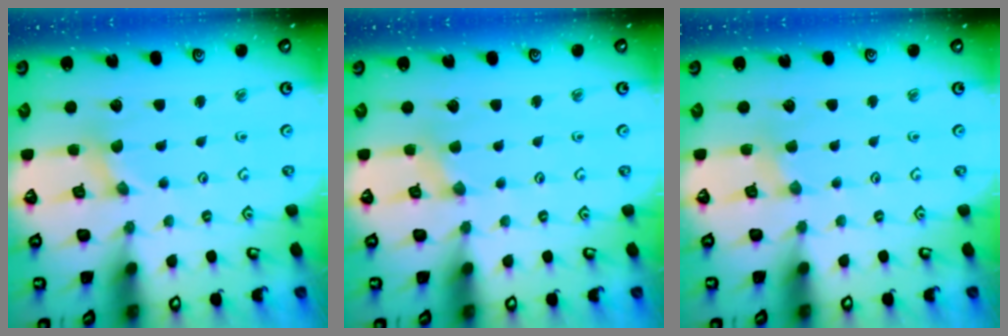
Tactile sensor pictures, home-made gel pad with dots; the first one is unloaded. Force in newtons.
{"total": 2.1, "press": 2.1, "slide": 0.4}
{"total": 1.8, "press": 1.7, "slide": 0.2}